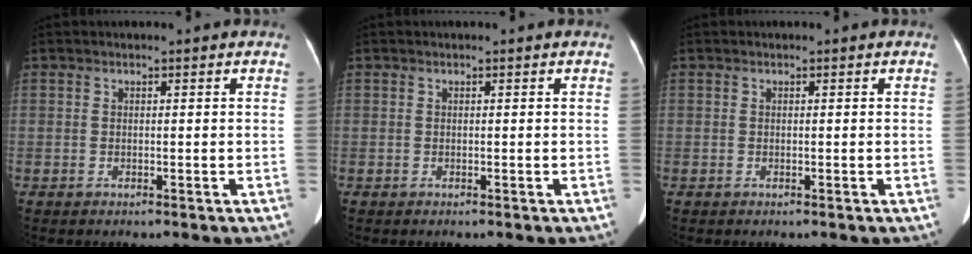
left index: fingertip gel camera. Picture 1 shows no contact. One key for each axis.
{"total": 0.0}
{"total": 0.0}